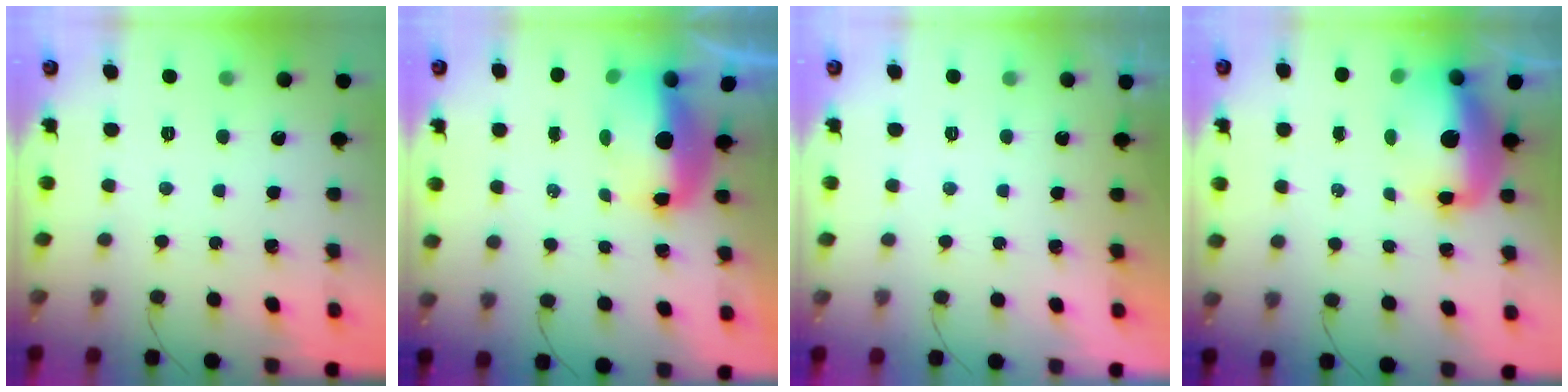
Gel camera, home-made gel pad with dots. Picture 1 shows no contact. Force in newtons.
{"total": 7.8, "press": 7.7, "slide": 1.4}
{"total": 1.9, "press": 0.1, "slide": 1.9}
{"total": 13.1, "press": 12.7, "slide": 3.3}